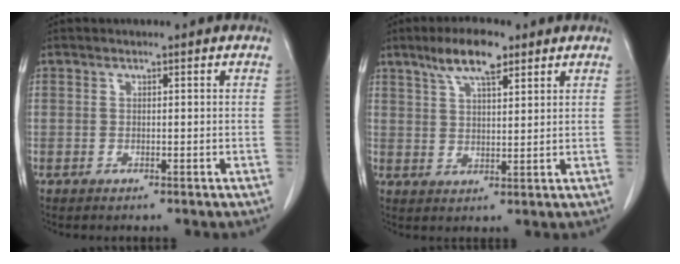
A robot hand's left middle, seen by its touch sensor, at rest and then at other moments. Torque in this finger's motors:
{"motor_torque": [0.73, -0.57, 0.09, 0.05]}